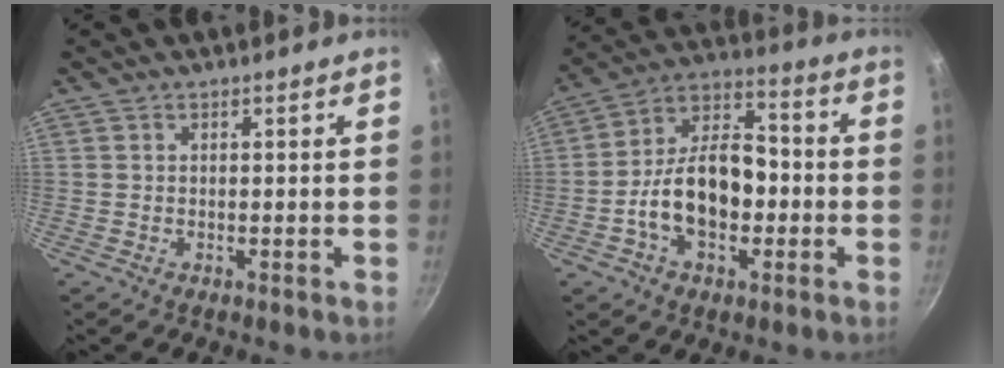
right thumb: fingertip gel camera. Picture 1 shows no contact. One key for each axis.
{"total": 16.0, "fx": -2.9, "fy": 9.5, "fz": 12.5, "tx": -0.200, "ty": 0.040, "tz": -0.056}